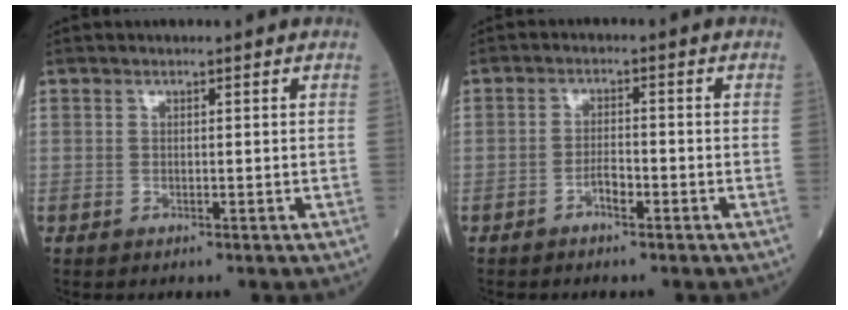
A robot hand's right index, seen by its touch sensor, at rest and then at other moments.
{"total": 2.3, "force": [-1.4, 0.6, 1.7], "torque": [-0.027, 0.004, -0.027]}